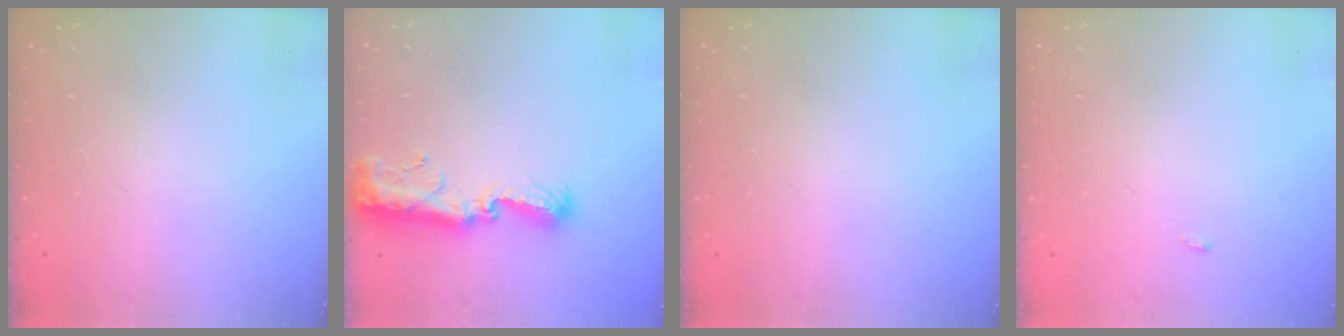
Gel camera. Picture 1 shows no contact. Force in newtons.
{"total": 11.5, "press": 11.4, "slide": 0.9}
{"total": 0.0}
{"total": 6.7, "press": 2.2, "slide": 6.3}